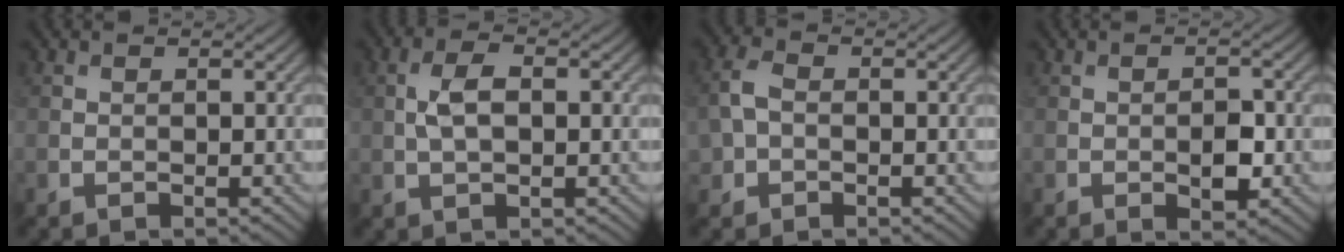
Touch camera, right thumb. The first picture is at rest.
{"total": 4.1, "force": [0.2, 2.0, 3.5], "torque": [-0.077, 0.006, 0.002]}
{"total": 3.9, "force": [-0.4, 2.9, 2.5], "torque": [-0.067, 0.007, -0.016]}
{"total": 3.2, "force": [-0.8, 1.5, 2.7], "torque": [-0.043, -0.003, -0.012]}